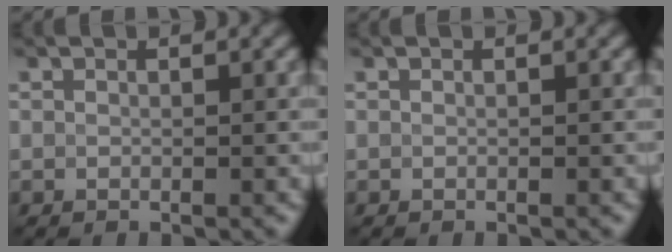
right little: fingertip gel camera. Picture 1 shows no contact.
{"total": 0.0}